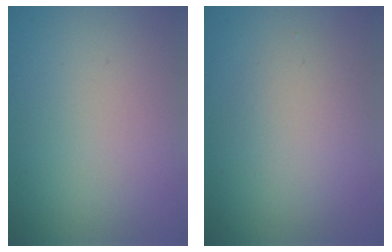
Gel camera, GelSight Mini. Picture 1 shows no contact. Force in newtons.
{"total": 2.4, "press": 2.4, "slide": 0.1}